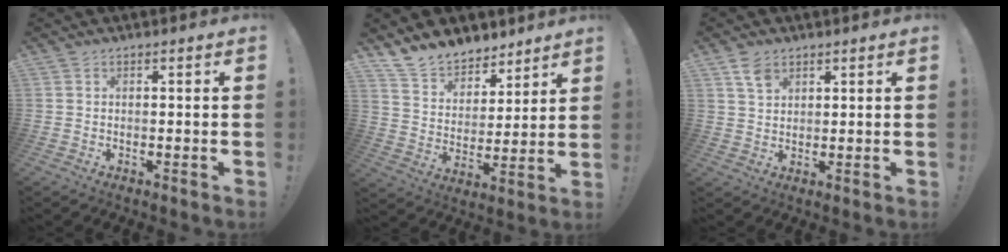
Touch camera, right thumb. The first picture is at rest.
{"total": 11.6, "force": [10.1, 5.3, 1.8], "torque": [-0.054, -0.081, 0.198]}
{"total": 4.8, "force": [3.1, 2.8, 2.4], "torque": [-0.040, -0.011, 0.059]}